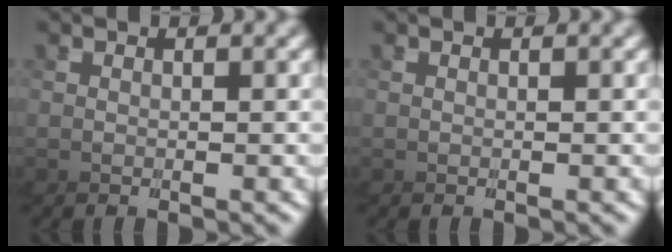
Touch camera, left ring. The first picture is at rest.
{"total": 0.0}